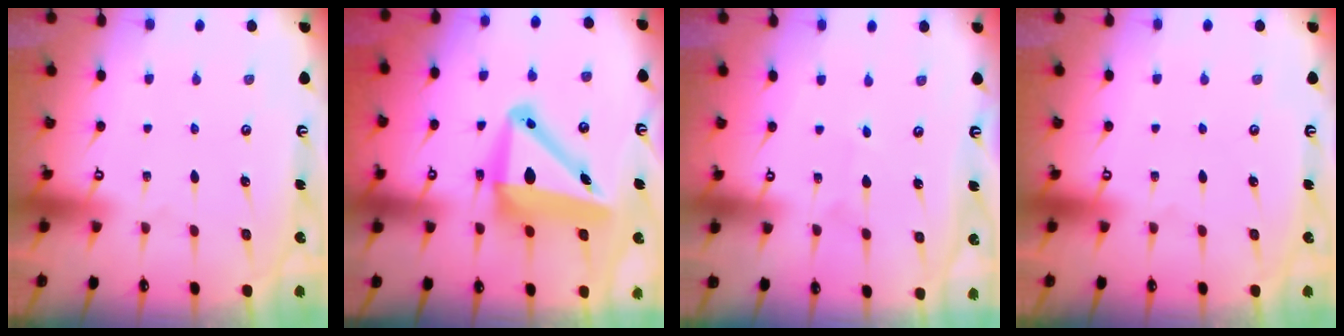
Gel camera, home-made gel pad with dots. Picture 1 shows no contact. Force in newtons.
{"total": 12.7, "press": 12.4, "slide": 2.6}
{"total": 1.7, "press": 1.7, "slide": 0.1}
{"total": 0.0}